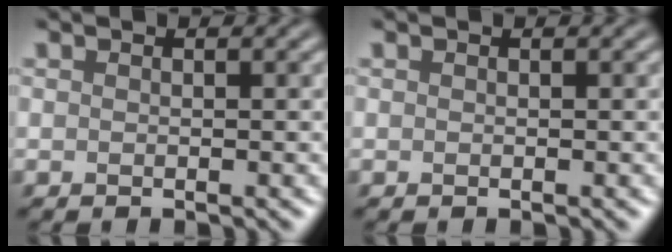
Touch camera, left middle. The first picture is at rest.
{"total": 0.0}